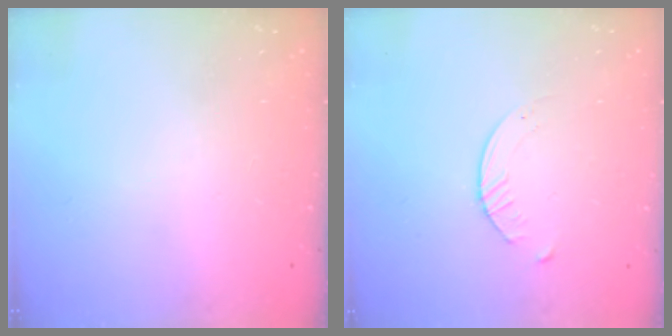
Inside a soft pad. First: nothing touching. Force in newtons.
{"total": 2.8, "press": 2.7, "slide": 0.3}